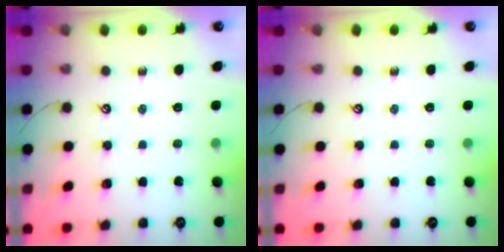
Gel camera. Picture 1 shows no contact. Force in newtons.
{"total": 0.0}